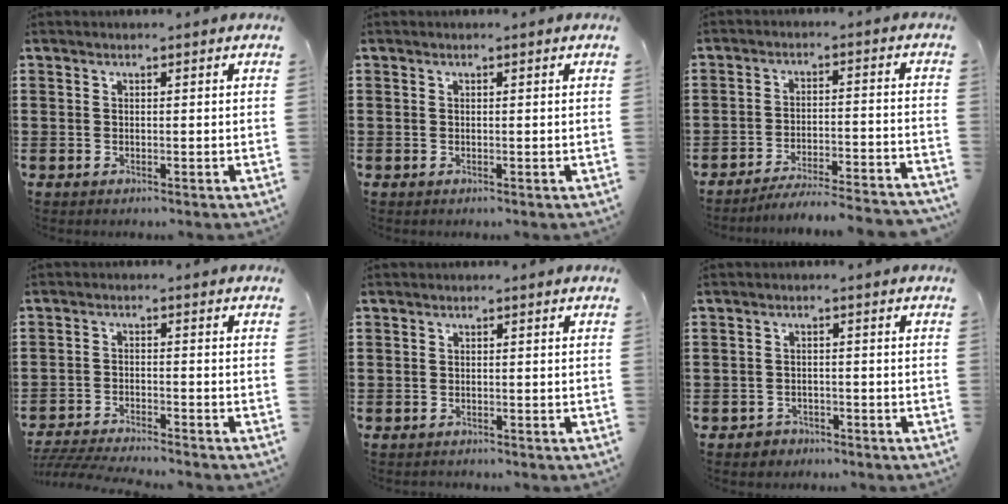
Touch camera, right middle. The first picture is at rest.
{"total": 0.0}
{"total": 4.8, "force": [-4.6, -0.2, 1.4], "torque": [-0.031, -0.009, -0.094]}
{"total": 4.0, "force": [-4.0, -0.1, 0.8], "torque": [-0.028, -0.009, -0.086]}
{"total": 0.7, "force": [-0.6, 0.4, -0.2], "torque": [0.003, 0.004, -0.014]}
{"total": 1.6, "force": [-1.4, 0.7, -0.1], "torque": [-0.005, 0.004, -0.033]}